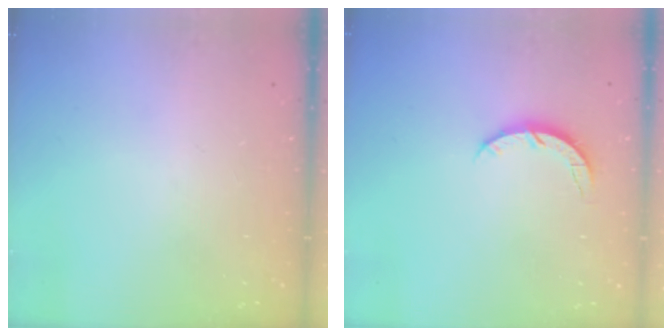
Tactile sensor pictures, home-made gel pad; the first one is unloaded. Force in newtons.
{"total": 3.9, "press": 3.8, "slide": 0.5}